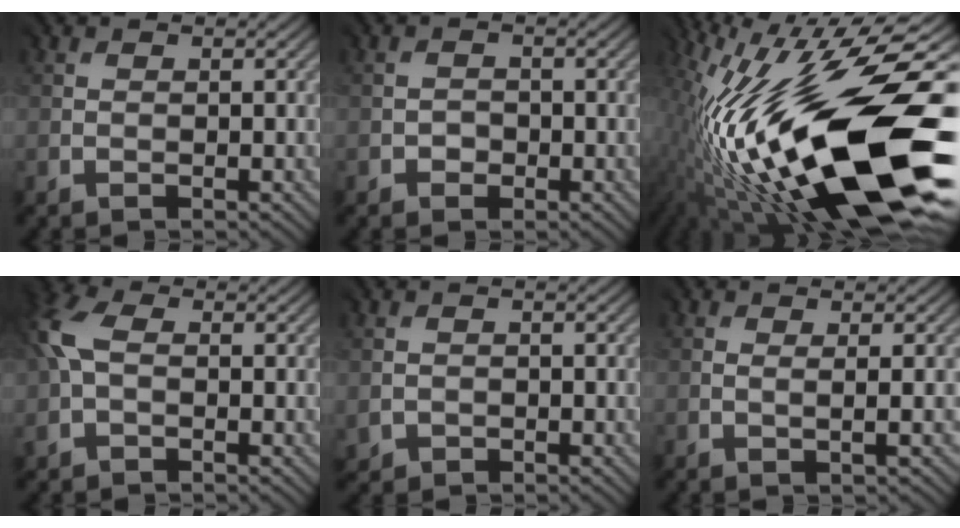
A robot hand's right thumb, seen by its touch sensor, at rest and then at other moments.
{"total": 1.3, "force": [-0.8, 1.1, 0.1], "torque": [0.002, -0.003, -0.013]}
{"total": 21.9, "force": [-2.9, 8.2, 20.1], "torque": [-0.378, -0.015, -0.055]}
{"total": 5.4, "force": [0.5, 3.5, 4.1], "torque": [-0.124, 0.014, 0.000]}
{"total": 1.4, "force": [-0.1, 1.3, 0.3], "torque": [-0.014, -0.003, 0.003]}
{"total": 0.9, "force": [0.1, 0.1, 0.9], "torque": [-0.017, 0.002, -0.003]}